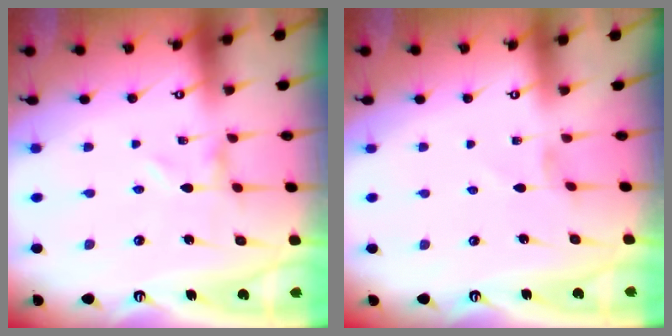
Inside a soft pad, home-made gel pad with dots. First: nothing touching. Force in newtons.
{"total": 0.5, "press": 0.4, "slide": 0.3}